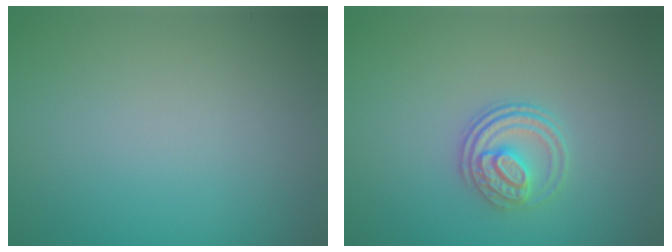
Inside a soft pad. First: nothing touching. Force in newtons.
{"total": 3.1, "press": 2.7, "slide": 1.6}